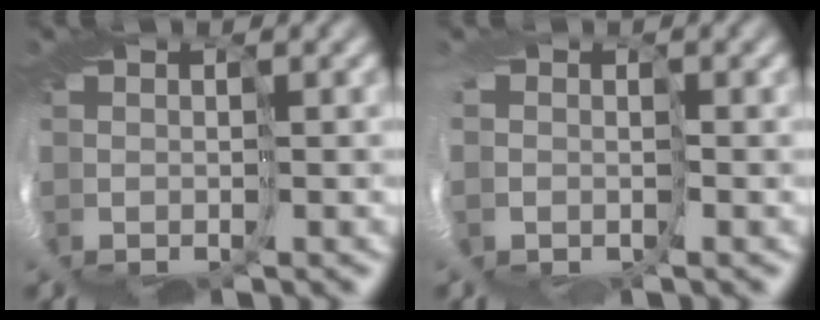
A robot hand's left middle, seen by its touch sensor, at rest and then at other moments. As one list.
[{"total": 3.0, "force": [-1.4, 2.5, 1.0], "torque": [-0.030, -0.016, -0.022]}]